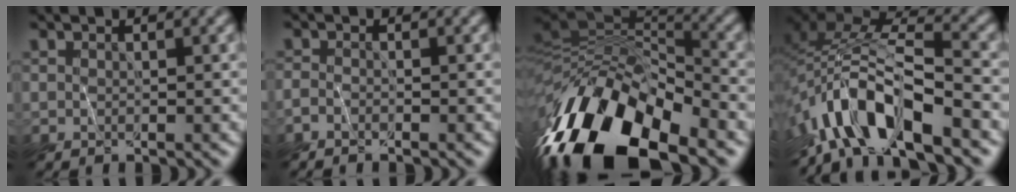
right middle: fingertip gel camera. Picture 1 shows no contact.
{"total": 1.2, "force": [-1.2, 0.0, 0.0], "torque": [-0.007, -0.002, -0.031]}
{"total": 15.5, "force": [-8.7, 6.3, 11.1], "torque": [-0.224, 0.009, -0.164]}
{"total": 8.8, "force": [-6.1, 2.1, 6.0], "torque": [-0.106, 0.010, -0.122]}